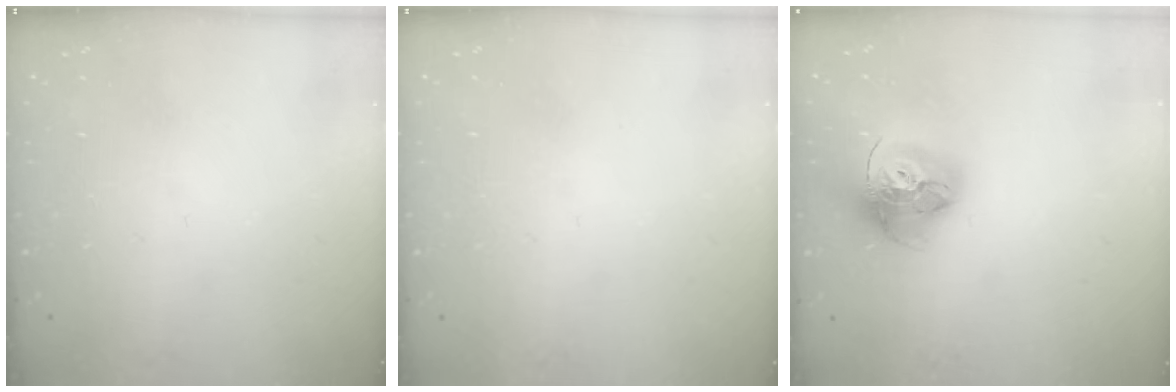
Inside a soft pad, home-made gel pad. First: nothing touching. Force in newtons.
{"total": 0.7, "press": 0.7, "slide": 0.3}
{"total": 18.0, "press": 17.9, "slide": 1.8}